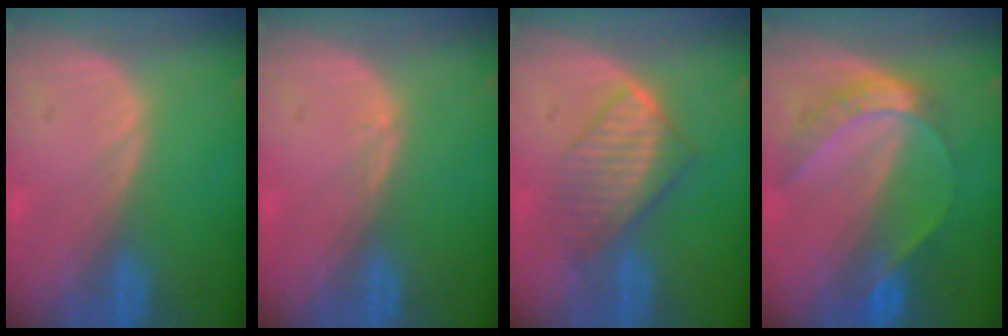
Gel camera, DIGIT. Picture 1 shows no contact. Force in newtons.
{"total": 0.6, "press": 0.4, "slide": 0.4}
{"total": 6.7, "press": 6.4, "slide": 1.9}
{"total": 6.8, "press": 5.5, "slide": 4.0}